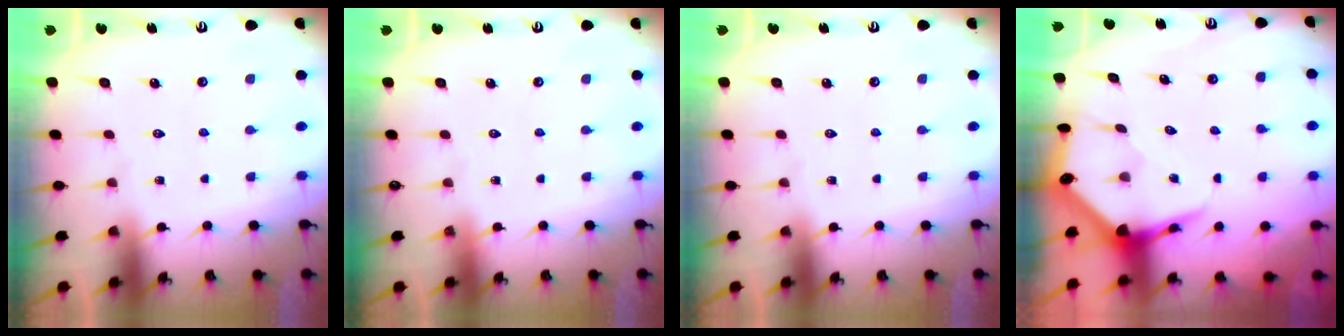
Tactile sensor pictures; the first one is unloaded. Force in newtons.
{"total": 0.0}
{"total": 0.0}
{"total": 4.8, "press": 4.8, "slide": 0.5}